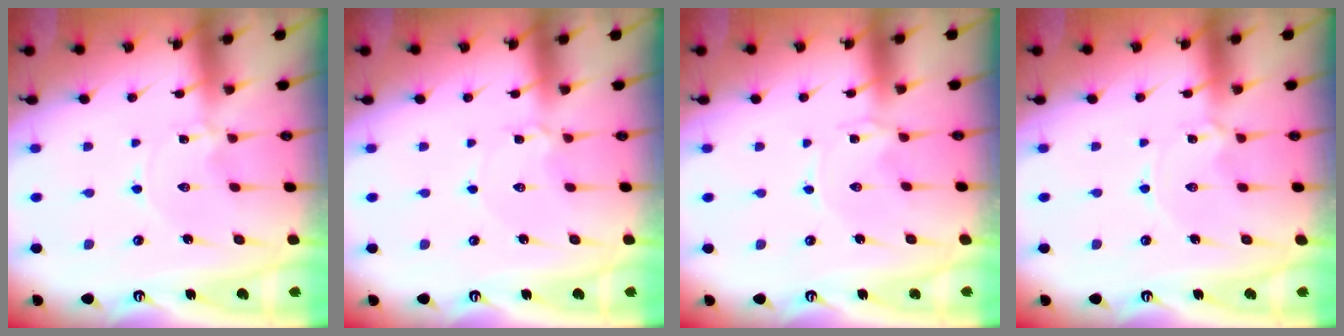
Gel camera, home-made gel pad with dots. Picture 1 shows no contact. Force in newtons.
{"total": 2.3, "press": 2.3, "slide": 0.2}
{"total": 0.5, "press": 0.5, "slide": 0.1}
{"total": 1.7, "press": 1.7, "slide": 0.2}